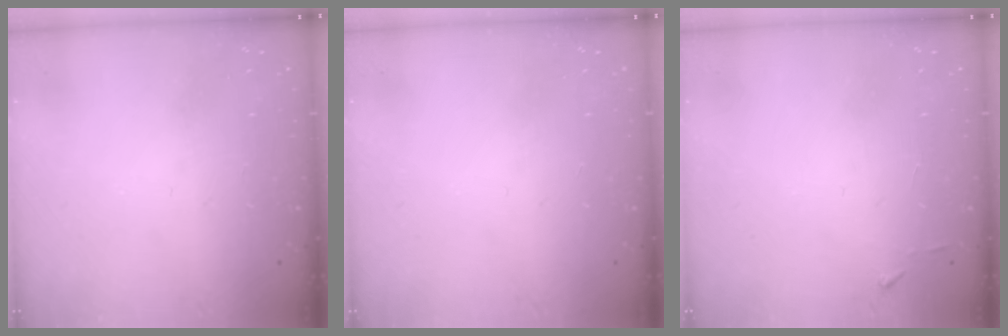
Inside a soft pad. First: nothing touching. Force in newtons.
{"total": 0.0}
{"total": 3.2, "press": 3.2, "slide": 0.4}